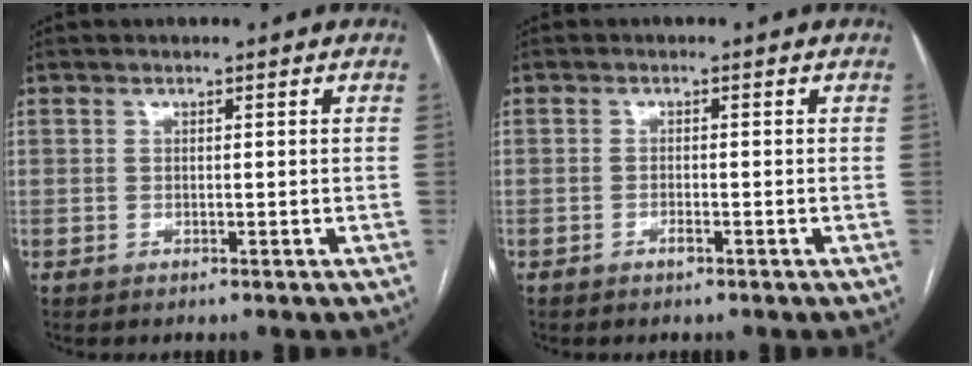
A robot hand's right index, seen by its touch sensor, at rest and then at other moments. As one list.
[{"total": 1.1, "force": [-0.8, 0.2, 0.7], "torque": [-0.015, 0.001, -0.013]}]